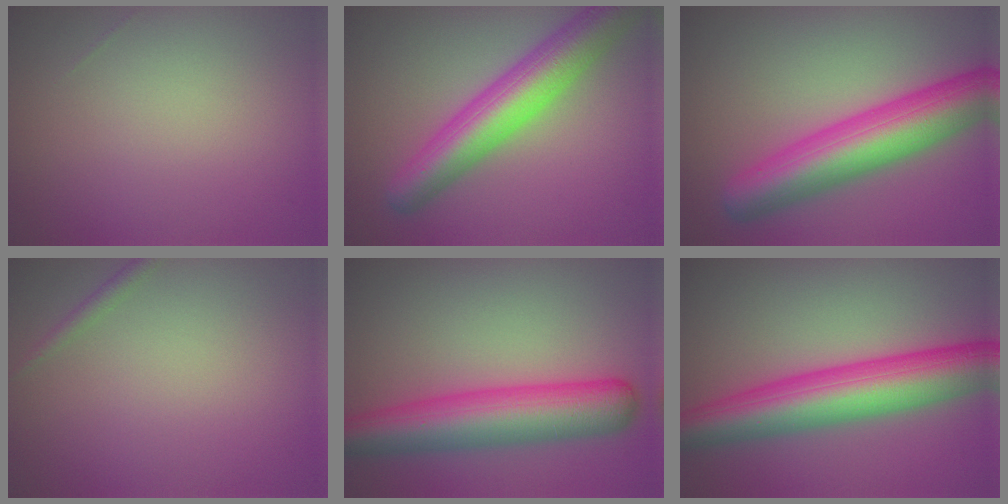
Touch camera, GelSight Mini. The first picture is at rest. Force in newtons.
{"total": 7.4, "press": 7.4, "slide": 0.2}
{"total": 8.5, "press": 8.5, "slide": 0.2}
{"total": 1.0, "press": 1.0, "slide": 0.0}
{"total": 7.8, "press": 7.8, "slide": 0.1}
{"total": 9.0, "press": 8.9, "slide": 0.2}